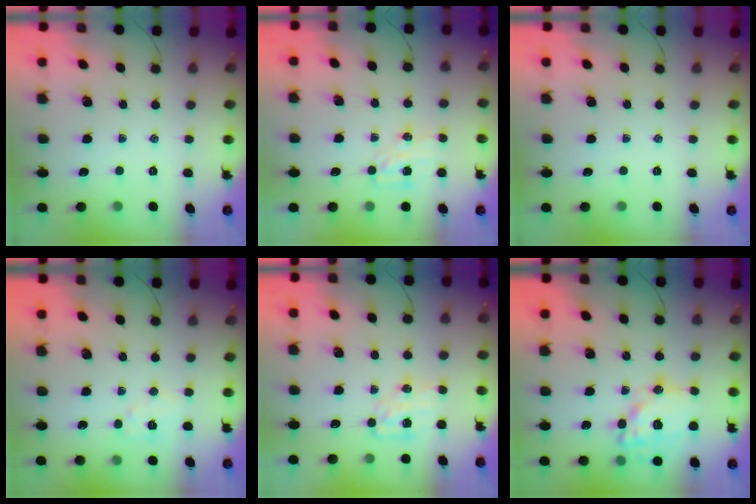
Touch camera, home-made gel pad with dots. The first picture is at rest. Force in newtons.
{"total": 4.7, "press": 4.7, "slide": 0.5}
{"total": 0.0}
{"total": 6.1, "press": 6.0, "slide": 1.1}
{"total": 5.1, "press": 5.0, "slide": 0.5}
{"total": 16.8, "press": 16.6, "slide": 2.6}